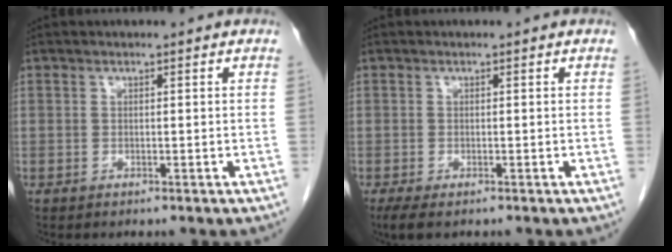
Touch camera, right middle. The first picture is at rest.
{"total": 2.9, "force": [-2.0, 0.9, 1.9], "torque": [-0.033, -0.009, -0.030]}